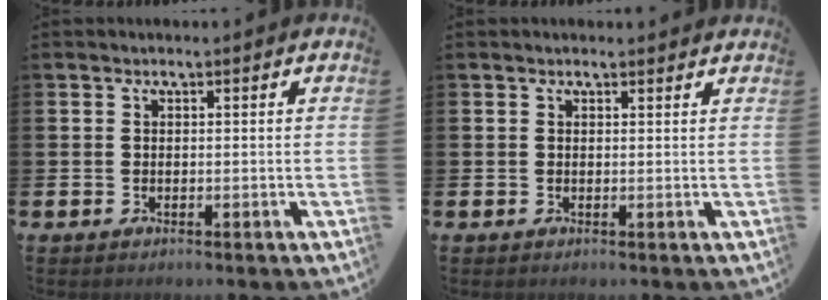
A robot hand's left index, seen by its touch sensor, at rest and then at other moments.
{"total": 0.8, "force": [0.7, 0.3, 0.2], "torque": [0.005, 0.000, 0.011]}